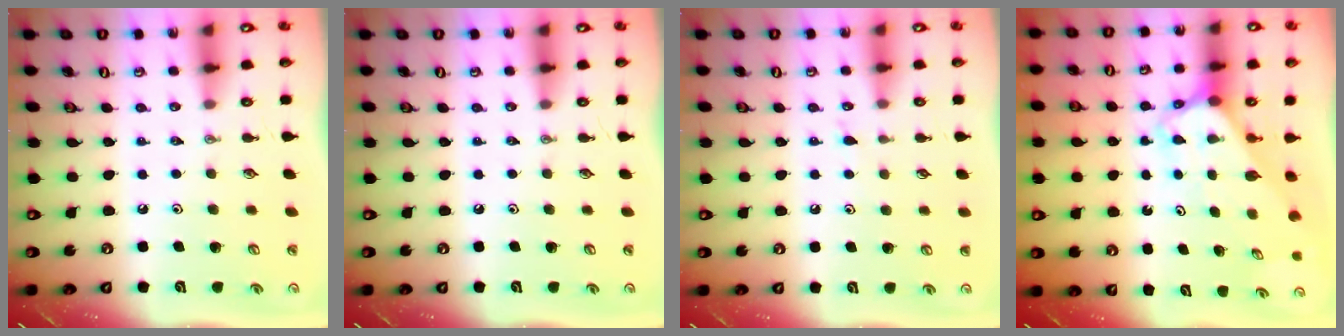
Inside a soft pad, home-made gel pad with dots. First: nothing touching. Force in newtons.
{"total": 0.0}
{"total": 5.1, "press": 5.0, "slide": 0.6}
{"total": 2.7, "press": 2.7, "slide": 0.1}